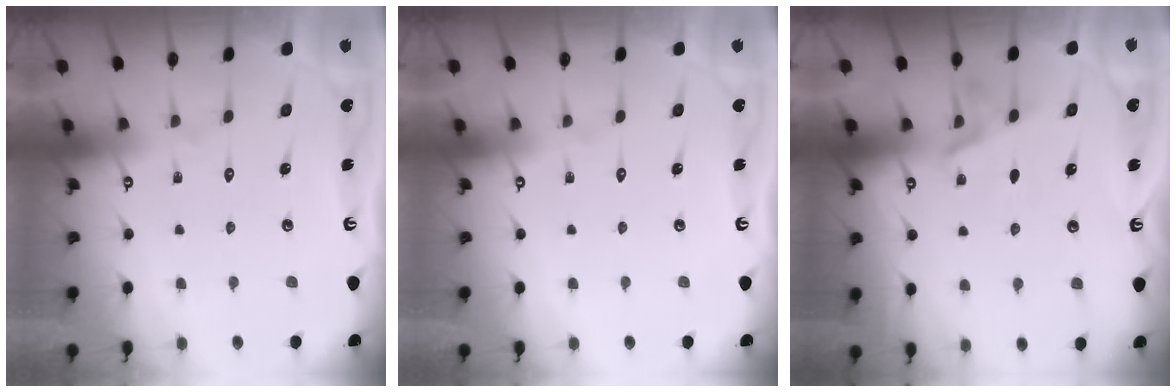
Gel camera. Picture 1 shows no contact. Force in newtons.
{"total": 0.0}
{"total": 5.2, "press": 4.5, "slide": 2.6}